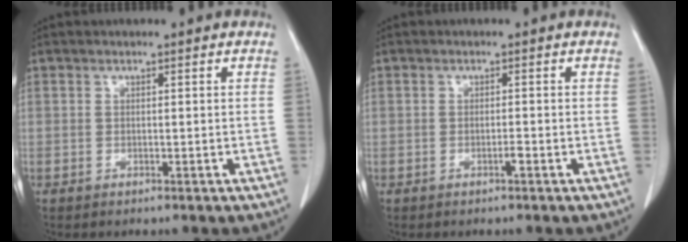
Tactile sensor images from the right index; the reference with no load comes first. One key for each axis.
{"total": 0.8, "fx": -0.6, "fy": 0.0, "fz": 0.5, "tx": -0.010, "ty": 0.001, "tz": -0.010}